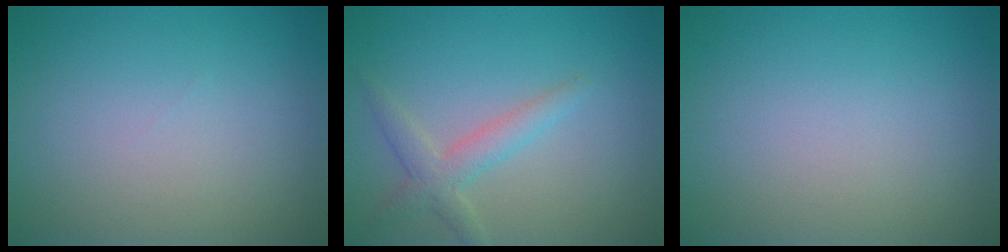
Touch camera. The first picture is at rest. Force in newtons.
{"total": 2.5, "press": 2.5, "slide": 0.1}
{"total": 0.0}